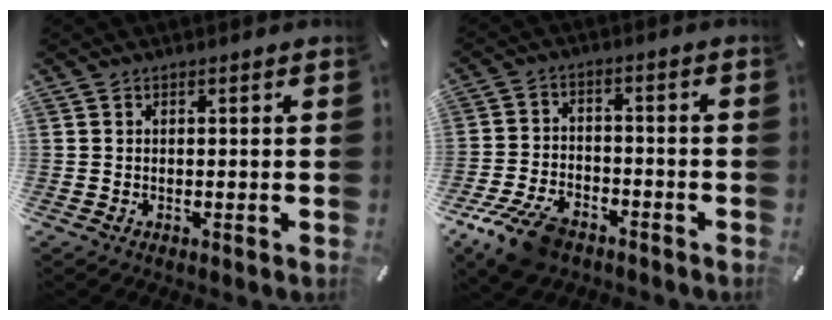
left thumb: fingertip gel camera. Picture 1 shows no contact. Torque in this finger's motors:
{"motor_torque": [0.29, 1.74, 0.84, 0.78, 0.35]}